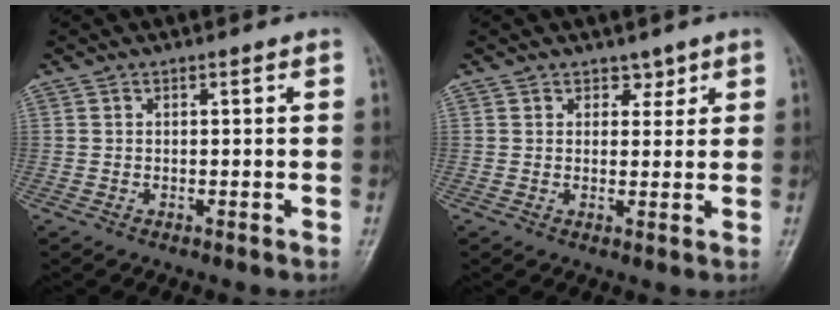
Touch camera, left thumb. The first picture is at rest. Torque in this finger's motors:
{"motor_torque": [-0.32, -0.30, -0.19, -0.21, 0.02]}